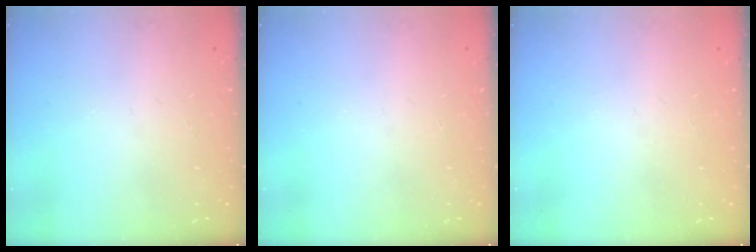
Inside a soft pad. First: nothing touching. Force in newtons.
{"total": 0.0}
{"total": 0.0}